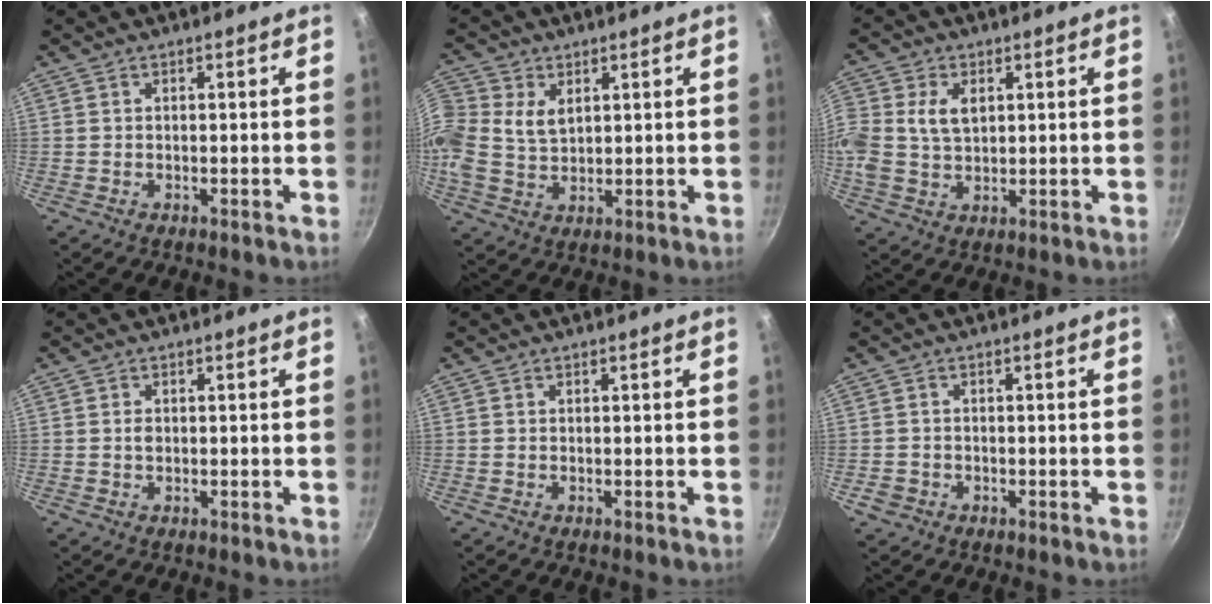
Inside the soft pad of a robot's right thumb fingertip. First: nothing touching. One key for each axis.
{"total": 9.0, "fx": 2.4, "fy": 6.9, "fz": 5.3, "tx": -0.116, "ty": 0.004, "tz": 0.041}
{"total": 8.4, "fx": 1.7, "fy": 6.0, "fz": 5.7, "tx": -0.111, "ty": 0.003, "tz": 0.026}
{"total": 1.1, "fx": 0.0, "fy": 0.8, "fz": 0.7, "tx": -0.010, "ty": 0.002, "tz": 0.000}
{"total": 0.0}
{"total": 2.3, "fx": -1.0, "fy": 1.9, "fz": 0.8, "tx": -0.014, "ty": 0.008, "tz": -0.014}